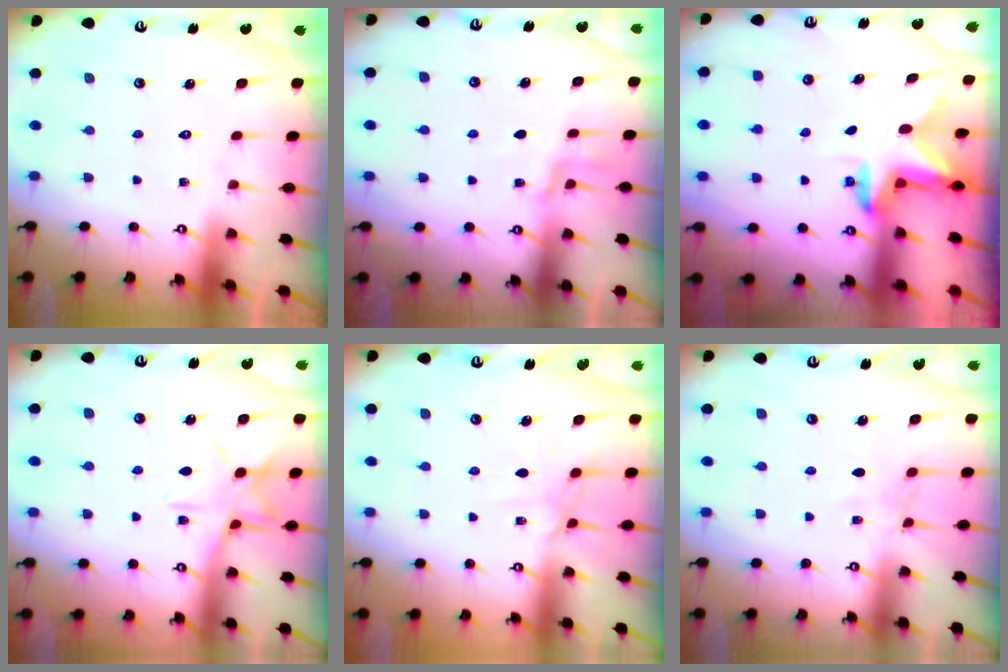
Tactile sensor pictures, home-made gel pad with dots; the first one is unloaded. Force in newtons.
{"total": 5.5, "press": 5.3, "slide": 1.3}
{"total": 2.7, "press": 2.6, "slide": 0.5}
{"total": 9.2, "press": 9.2, "slide": 0.4}
{"total": 5.9, "press": 5.8, "slide": 0.7}
{"total": 5.1, "press": 5.1, "slide": 0.6}